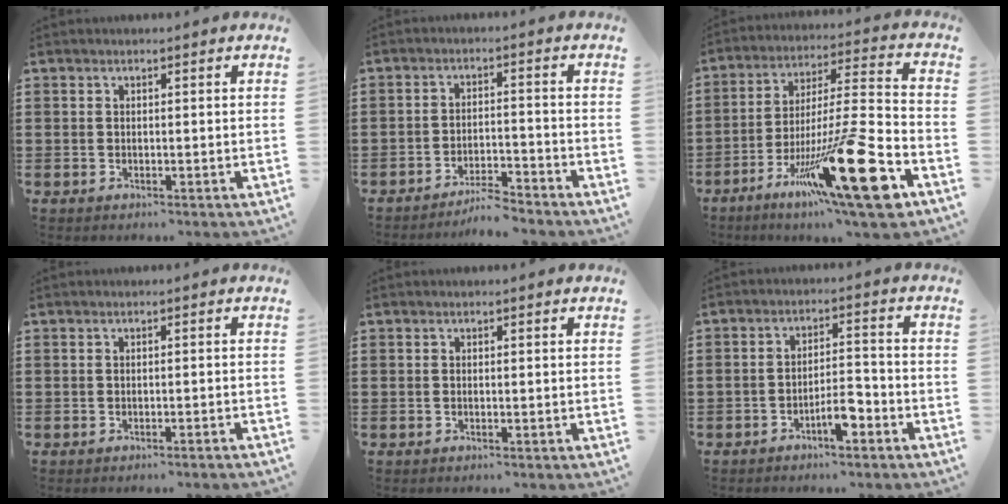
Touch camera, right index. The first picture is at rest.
{"total": 4.1, "force": [-4.0, 0.0, 1.0], "torque": [-0.022, 0.005, -0.082]}
{"total": 21.6, "force": [-11.6, 2.4, 18.1], "torque": [-0.309, 0.021, -0.188]}
{"total": 0.8, "force": [-0.7, -0.1, 0.3], "torque": [-0.006, -0.003, -0.014]}
{"total": 0.0}
{"total": 5.1, "force": [-3.1, 1.4, 3.8], "torque": [-0.068, 0.009, -0.058]}